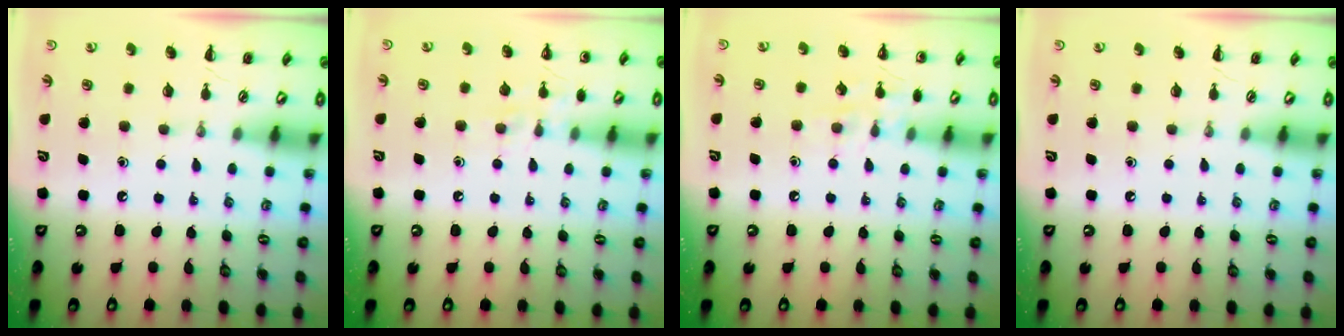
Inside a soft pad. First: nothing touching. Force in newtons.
{"total": 6.6, "press": 6.4, "slide": 1.7}
{"total": 6.9, "press": 6.7, "slide": 1.7}
{"total": 0.0}